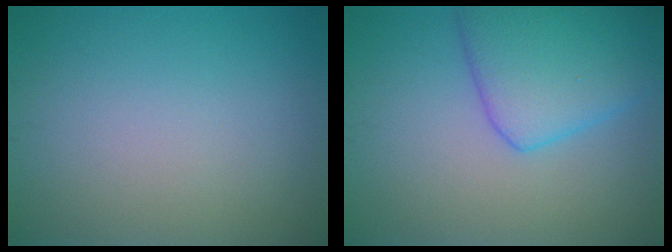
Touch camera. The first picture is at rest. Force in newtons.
{"total": 6.5, "press": 6.5, "slide": 0.3}